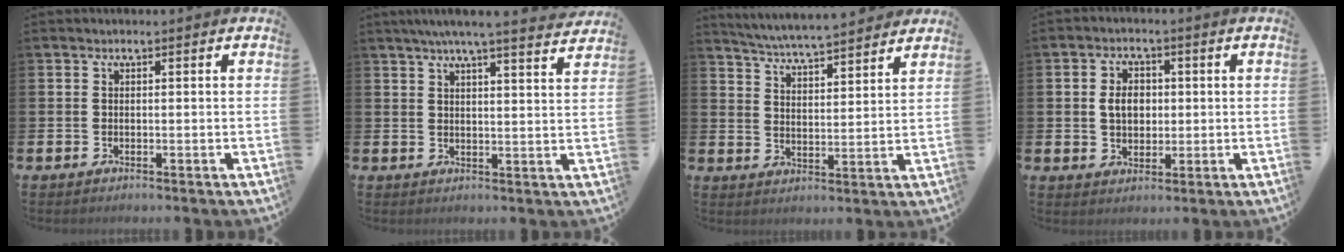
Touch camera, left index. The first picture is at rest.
{"total": 5.9, "force": [5.4, -0.4, 2.4], "torque": [-0.054, -0.023, 0.093]}
{"total": 5.3, "force": [5.2, -0.1, 0.8], "torque": [-0.042, -0.036, 0.093]}
{"total": 4.0, "force": [0.7, 3.1, 2.4], "torque": [-0.039, 0.009, 0.006]}